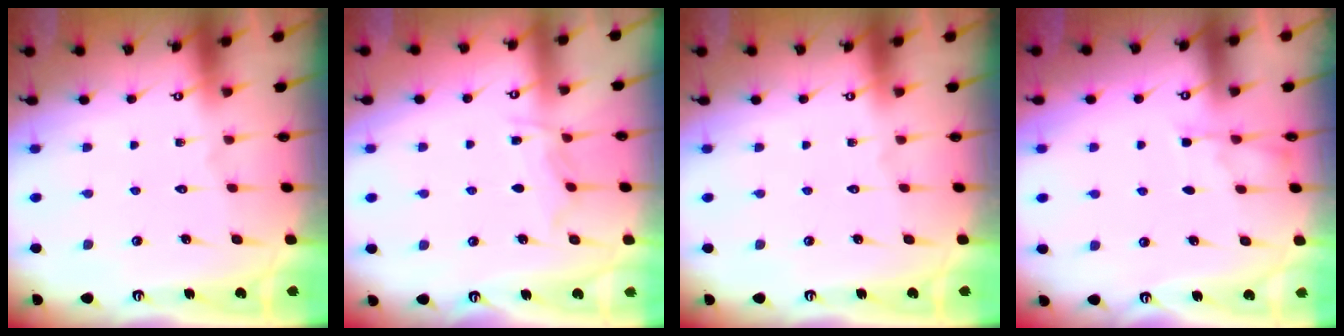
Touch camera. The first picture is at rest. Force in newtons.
{"total": 5.7, "press": 5.7, "slide": 0.7}
{"total": 0.0}
{"total": 3.7, "press": 3.6, "slide": 0.5}